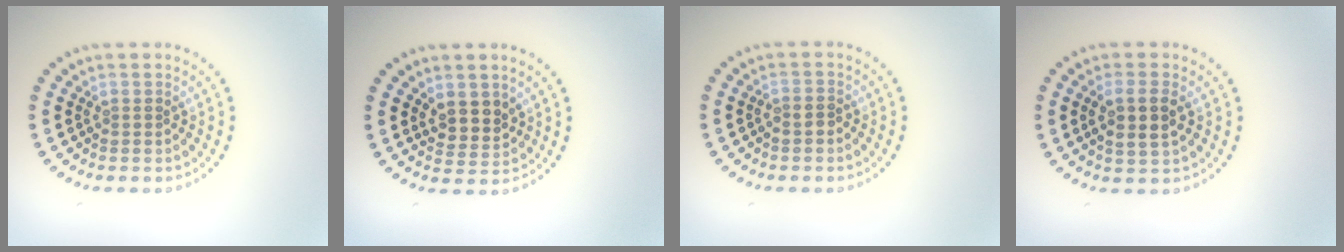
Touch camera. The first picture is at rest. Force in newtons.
{"total": 2.4, "press": 2.2, "slide": 1.1}
{"total": 1.0, "press": 0.7, "slide": 0.7}
{"total": 2.9, "press": 2.8, "slide": 0.9}